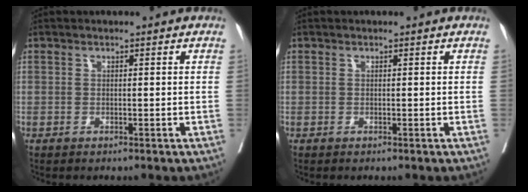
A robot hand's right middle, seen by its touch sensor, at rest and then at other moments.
{"total": 0.0}